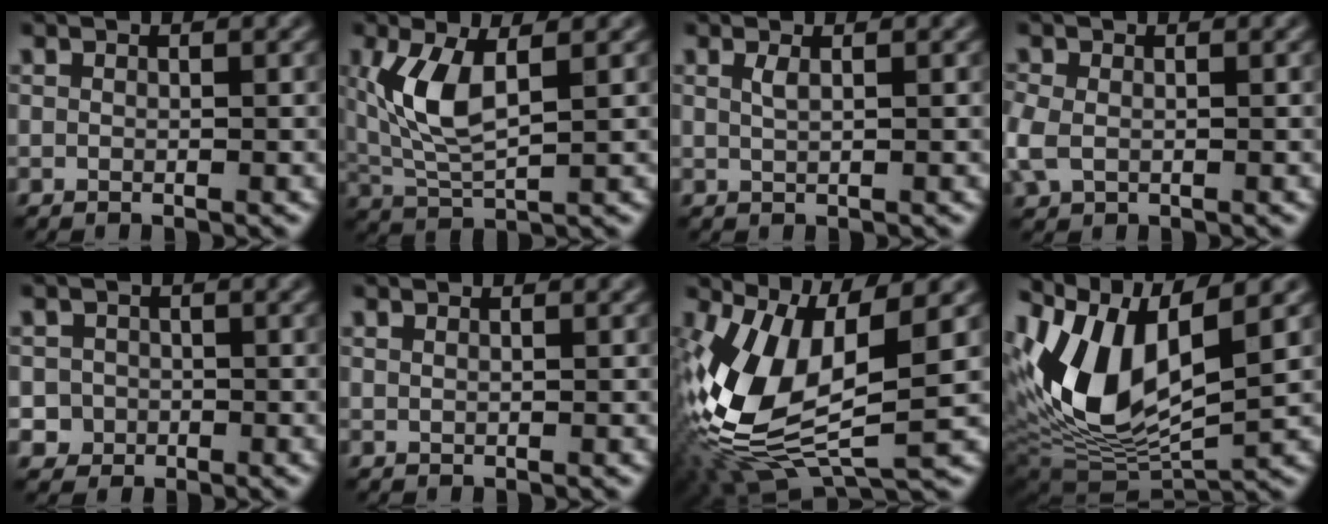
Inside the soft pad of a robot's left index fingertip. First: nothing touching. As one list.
[{"total": 5.5, "force": [1.1, 2.3, 4.9], "torque": [-0.114, -0.005, 0.027]}, {"total": 0.6, "force": [0.2, 0.1, 0.6], "torque": [-0.015, -0.002, 0.003]}, {"total": 2.9, "force": [-0.4, 2.1, 1.9], "torque": [-0.062, 0.001, -0.012]}, {"total": 2.0, "force": [-0.6, 1.9, 0.1], "torque": [0.015, 0.004, -0.009]}, {"total": 0.0}, {"total": 12.2, "force": [0.4, 5.7, 10.8], "torque": [-0.245, -0.018, 0.006]}, {"total": 11.1, "force": [3.0, 5.5, 9.1], "torque": [-0.192, -0.006, 0.054]}]